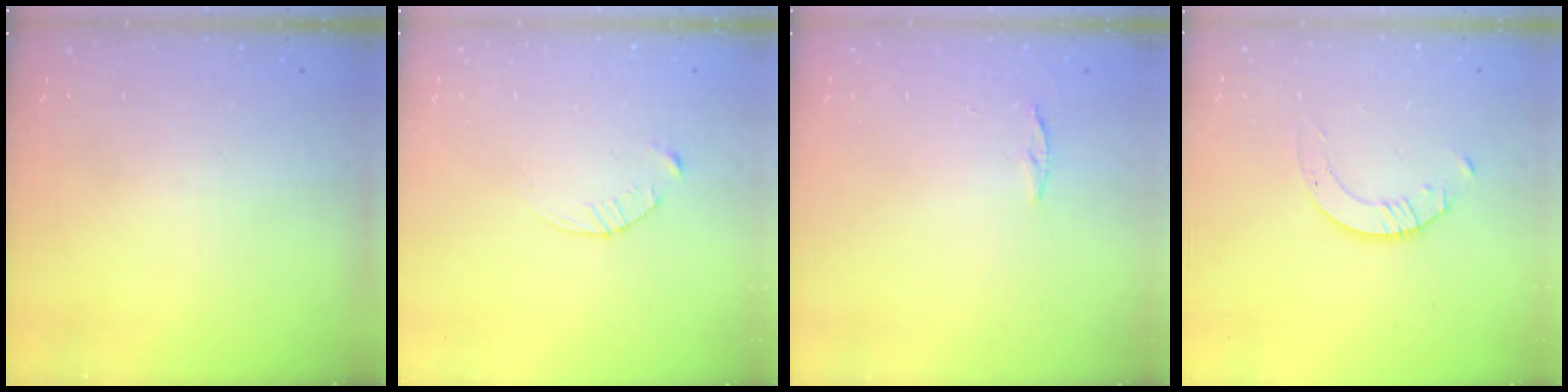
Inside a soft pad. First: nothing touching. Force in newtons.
{"total": 4.0, "press": 4.0, "slide": 0.5}
{"total": 3.1, "press": 3.1, "slide": 0.3}
{"total": 2.1, "press": 2.1, "slide": 0.2}